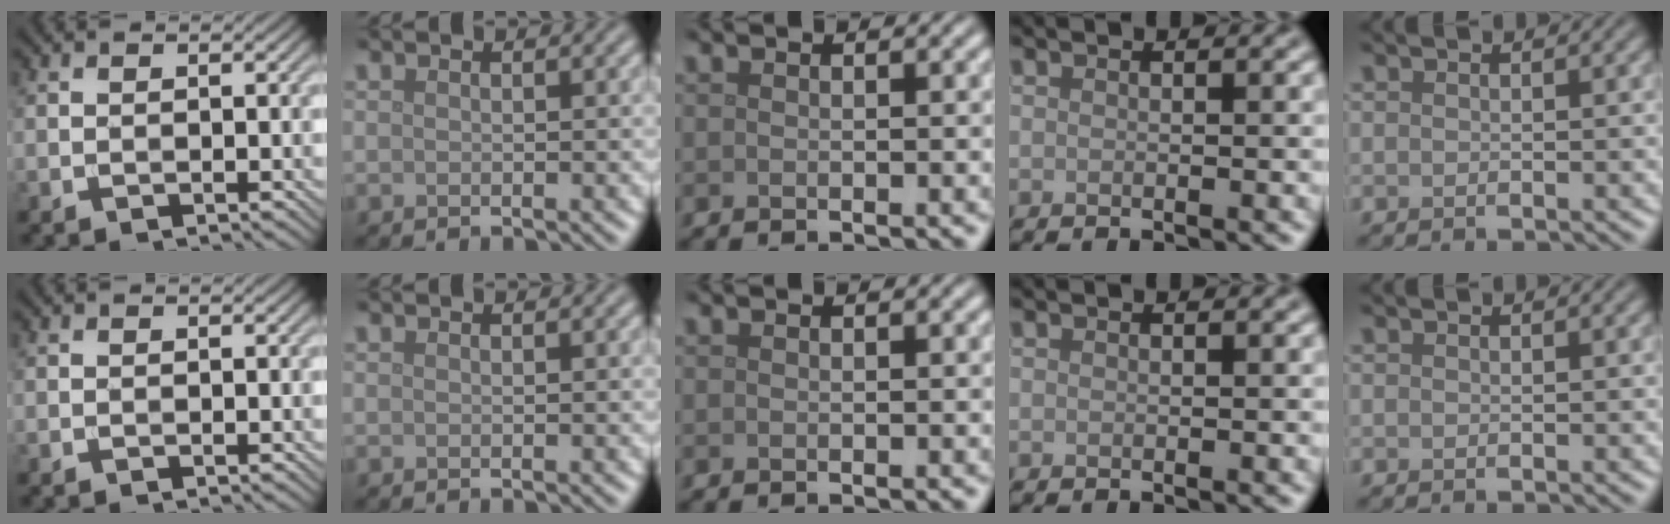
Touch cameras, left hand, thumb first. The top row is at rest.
{}